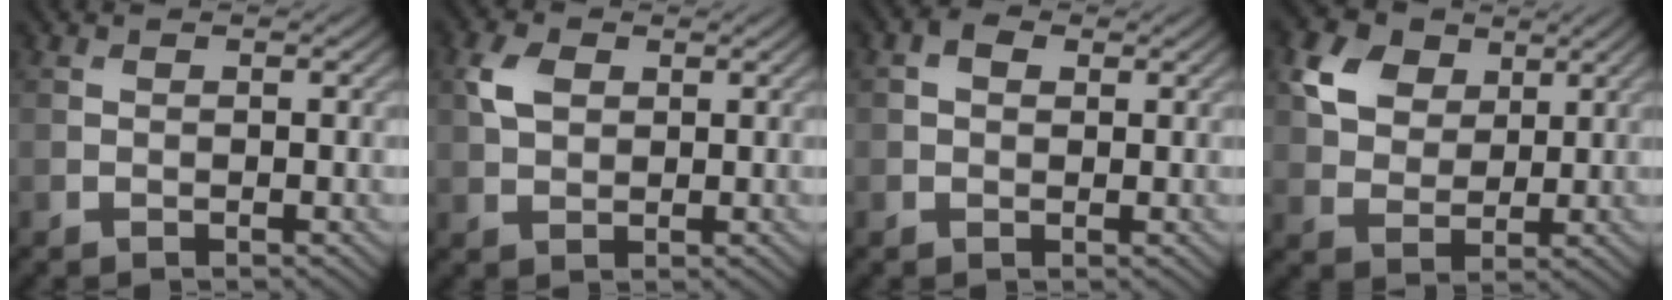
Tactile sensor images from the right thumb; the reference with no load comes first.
{"total": 3.4, "force": [1.2, 2.3, 2.3], "torque": [-0.054, 0.008, 0.020]}
{"total": 1.8, "force": [0.6, 1.3, 1.2], "torque": [-0.023, 0.005, 0.006]}
{"total": 6.6, "force": [3.1, 4.8, 3.2], "torque": [-0.080, 0.006, 0.049]}